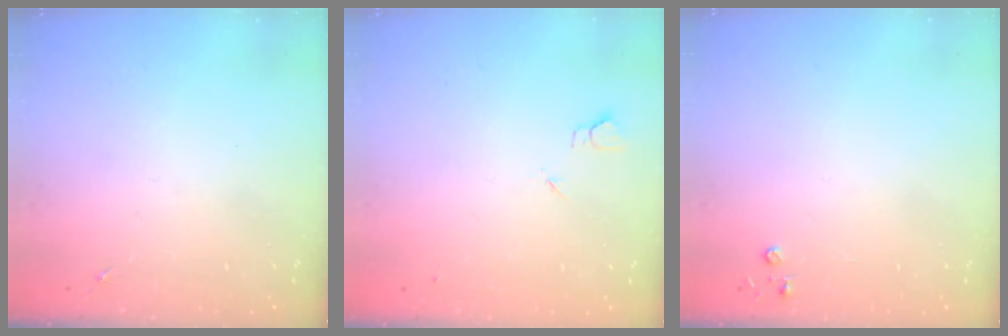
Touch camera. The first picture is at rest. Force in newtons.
{"total": 2.7, "press": 2.6, "slide": 0.3}
{"total": 2.8, "press": 2.8, "slide": 0.3}